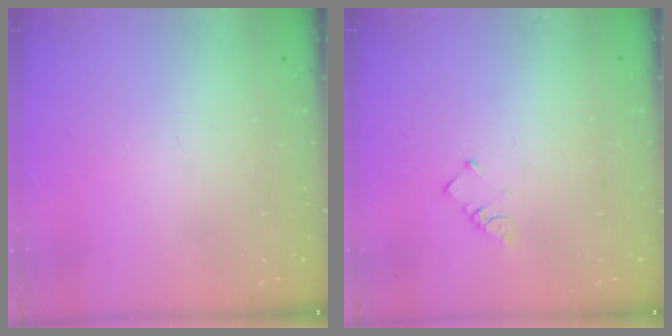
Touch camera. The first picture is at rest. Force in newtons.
{"total": 1.9, "press": 1.9, "slide": 0.3}